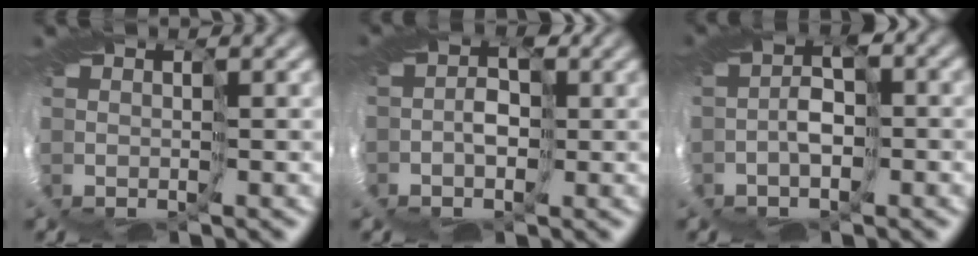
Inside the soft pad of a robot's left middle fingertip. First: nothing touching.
{"total": 2.5, "force": [-0.7, 1.9, 1.3], "torque": [-0.020, -0.001, -0.009]}
{"total": 3.3, "force": [-1.0, 1.8, 2.5], "torque": [-0.063, 0.002, -0.022]}